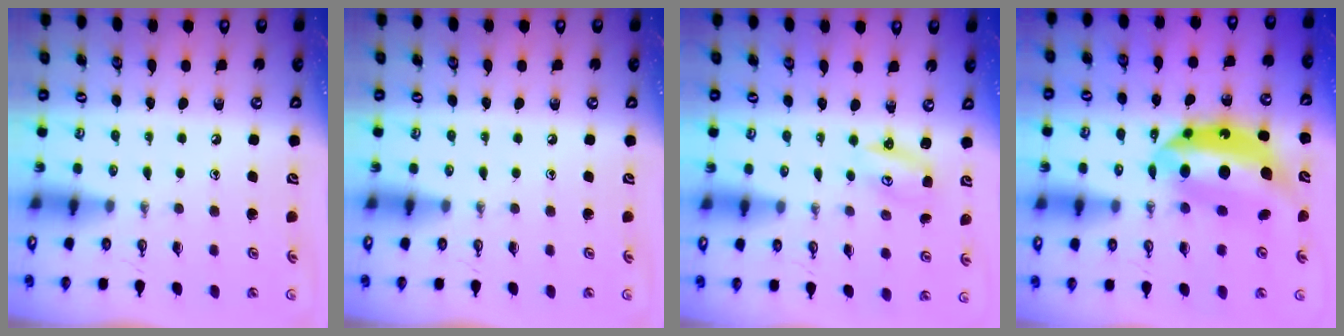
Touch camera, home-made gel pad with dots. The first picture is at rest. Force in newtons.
{"total": 0.0}
{"total": 2.6, "press": 2.5, "slide": 0.3}
{"total": 16.6, "press": 16.6, "slide": 1.3}